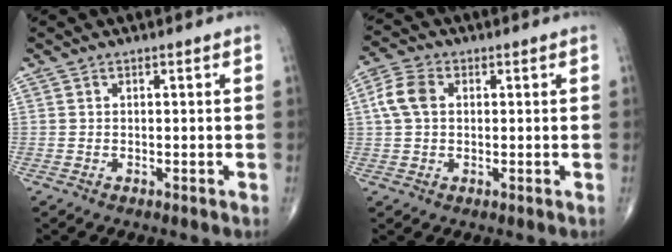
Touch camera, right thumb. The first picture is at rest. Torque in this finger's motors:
{"motor_torque": [0.01, 0.02, 0.33, 0.11, 0.10]}